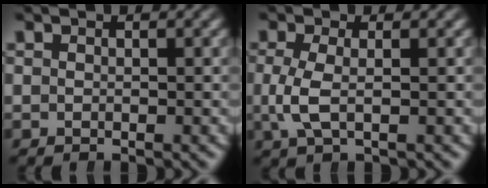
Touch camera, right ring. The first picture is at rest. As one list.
[{"total": 2.6, "force": [-0.2, 1.0, 2.3], "torque": [-0.073, -0.017, 0.006]}]